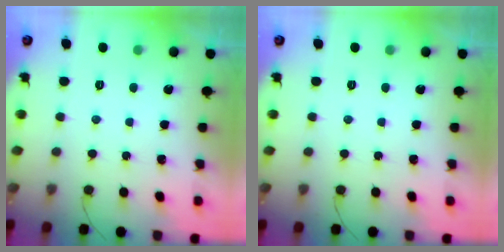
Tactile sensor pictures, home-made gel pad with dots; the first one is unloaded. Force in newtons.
{"total": 0.0}